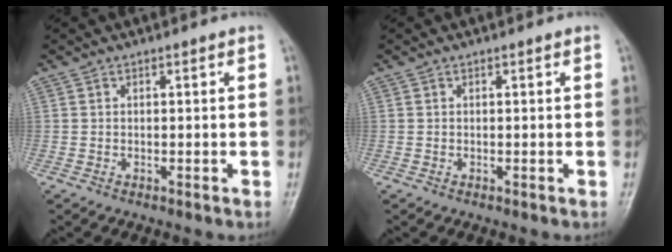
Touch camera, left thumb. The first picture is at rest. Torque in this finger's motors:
{"motor_torque": [-0.12, -0.08, 0.05, 0.01, 0.00]}